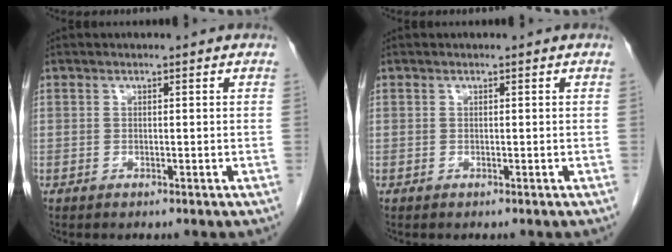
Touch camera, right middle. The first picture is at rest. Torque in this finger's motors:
{"motor_torque": [-0.02, 0.02, 0.00, -0.01]}